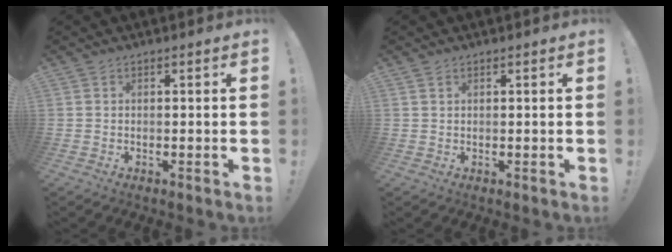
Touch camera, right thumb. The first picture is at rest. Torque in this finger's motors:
{"motor_torque": [0.04, -0.12, 0.16, -0.25, 0.08]}